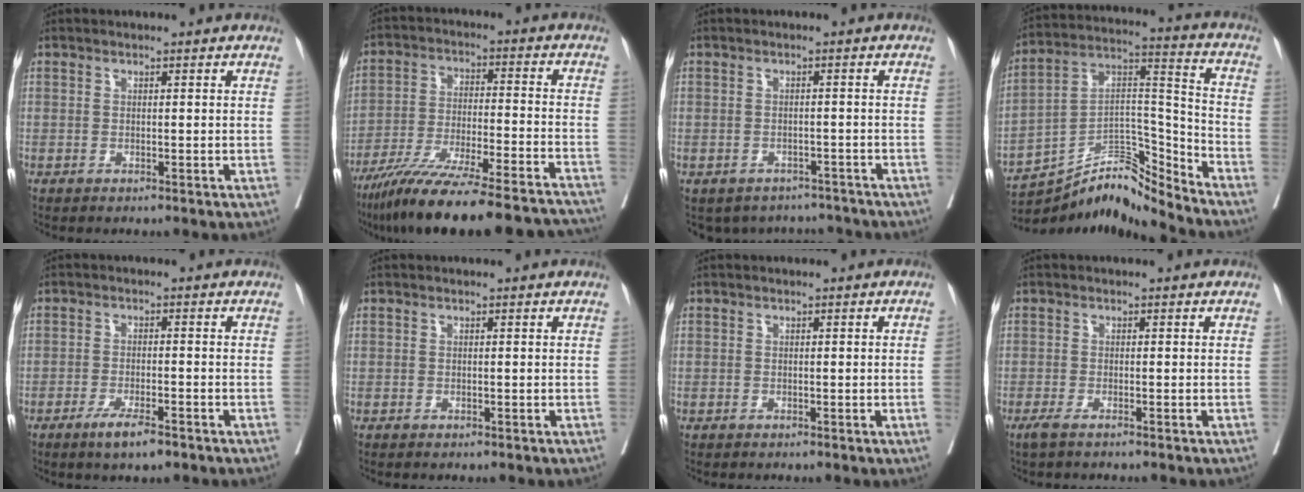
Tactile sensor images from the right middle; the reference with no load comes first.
{"total": 24.7, "force": [-21.5, 1.7, 12.1], "torque": [-0.150, -0.038, -0.319]}
{"total": 7.2, "force": [-6.5, 3.1, 0.3], "torque": [0.003, 0.017, -0.074]}
{"total": 12.3, "force": [-12.0, -0.2, 2.6], "torque": [-0.039, 0.065, -0.216]}
{"total": 4.6, "force": [-3.1, 0.6, 3.4], "torque": [-0.068, -0.009, -0.050]}
{"total": 0.6, "force": [-0.5, 0.1, 0.3], "torque": [-0.014, -0.005, -0.006]}
{"total": 0.8, "force": [-0.2, 0.0, 0.8], "torque": [-0.013, 0.003, 0.000]}
{"total": 1.8, "force": [-1.4, 0.0, 1.1], "torque": [-0.020, -0.004, -0.026]}